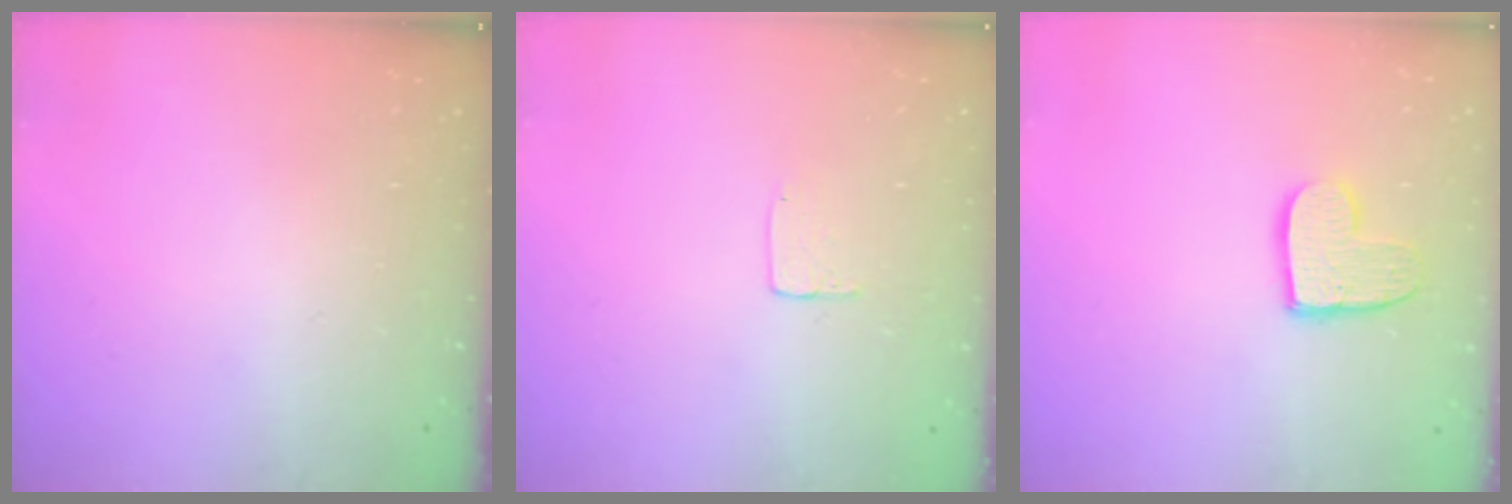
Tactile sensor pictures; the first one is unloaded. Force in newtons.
{"total": 3.9, "press": 3.9, "slide": 0.1}
{"total": 10.1, "press": 10.0, "slide": 0.5}